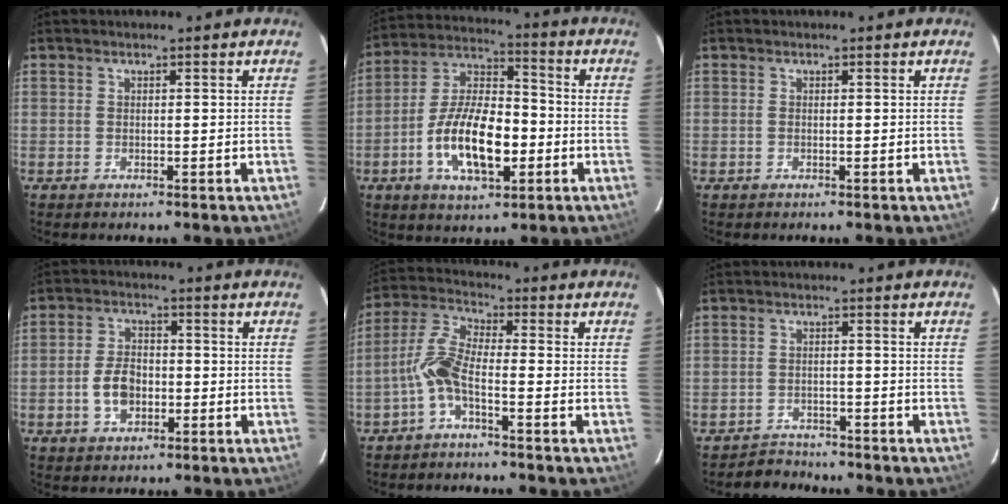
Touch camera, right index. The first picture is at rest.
{"total": 15.5, "force": [-4.4, 7.1, 13.0], "torque": [-0.252, 0.008, -0.074]}
{"total": 0.0}
{"total": 6.4, "force": [-1.7, 4.3, 4.4], "torque": [-0.089, 0.011, -0.025]}
{"total": 6.4, "force": [-2.8, 1.7, 5.5], "torque": [-0.132, 0.015, -0.061]}
{"total": 3.8, "force": [-3.5, 1.6, -0.3], "torque": [-0.002, 0.011, -0.057]}